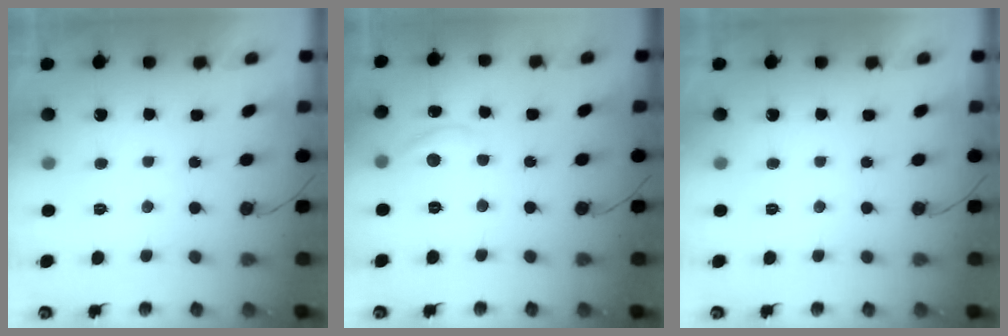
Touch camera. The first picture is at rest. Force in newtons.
{"total": 5.6, "press": 5.6, "slide": 0.6}
{"total": 0.0}